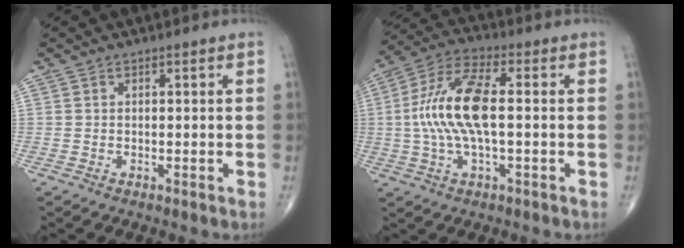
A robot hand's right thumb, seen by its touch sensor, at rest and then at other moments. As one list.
[{"total": 13.7, "force": [0.1, 5.1, 12.7], "torque": [-0.275, 0.026, -0.002]}]